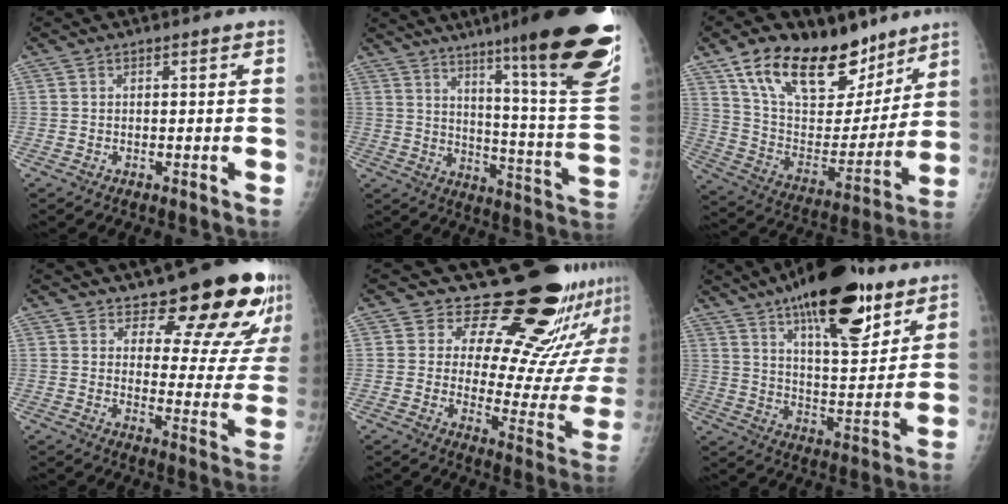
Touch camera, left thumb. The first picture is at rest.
{"total": 27.3, "force": [17.0, 2.3, 21.3], "torque": [-0.259, -0.085, 0.244]}
{"total": 25.0, "force": [16.3, 12.7, 14.1], "torque": [-0.188, -0.056, 0.276]}
{"total": 17.2, "force": [14.0, 5.4, 8.3], "torque": [-0.057, -0.107, 0.169]}
{"total": 24.3, "force": [19.3, 8.9, 11.7], "torque": [-0.126, -0.146, 0.245]}
{"total": 23.3, "force": [14.3, 8.5, 16.3], "torque": [-0.217, -0.057, 0.225]}